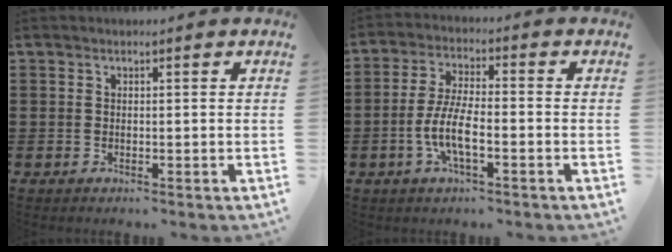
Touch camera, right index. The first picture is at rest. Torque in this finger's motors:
{"motor_torque": [1.67, 0.47, 0.72, 0.21]}